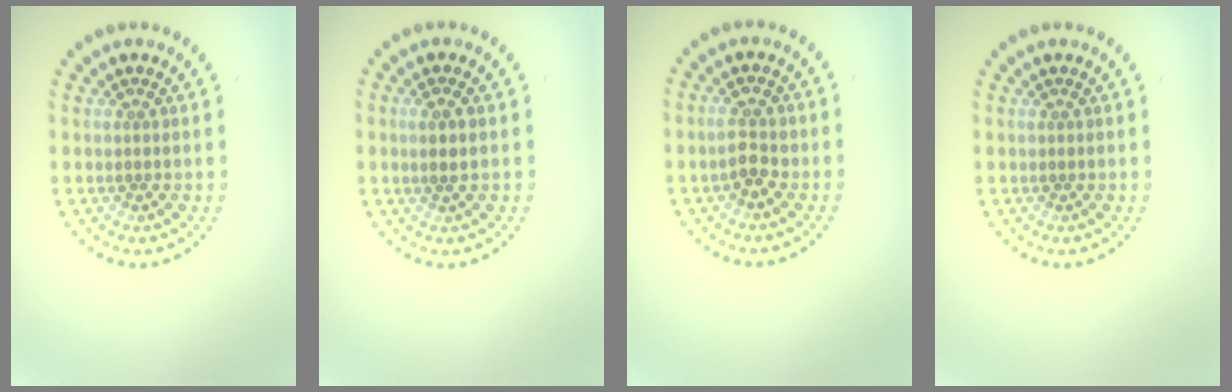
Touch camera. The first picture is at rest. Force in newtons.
{"total": 1.2, "press": 1.0, "slide": 0.7}
{"total": 2.0, "press": 2.0, "slide": 0.2}
{"total": 0.0}